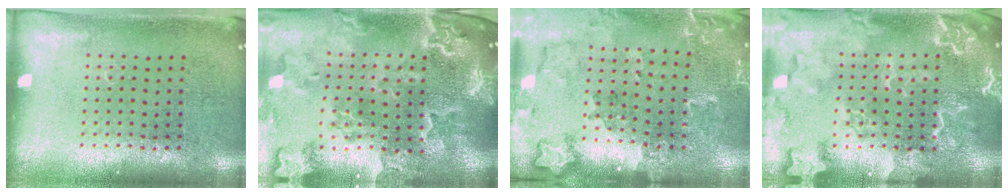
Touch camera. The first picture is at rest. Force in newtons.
{"total": 4.2, "press": 3.4, "slide": 2.5}
{"total": 1.8, "press": 1.8, "slide": 0.2}
{"total": 3.3, "press": 3.3, "slide": 0.4}